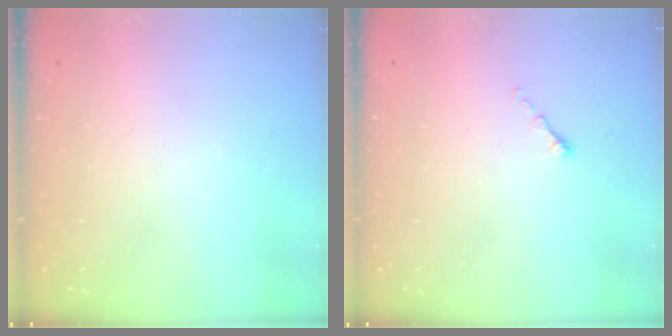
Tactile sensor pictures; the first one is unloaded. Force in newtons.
{"total": 0.0}